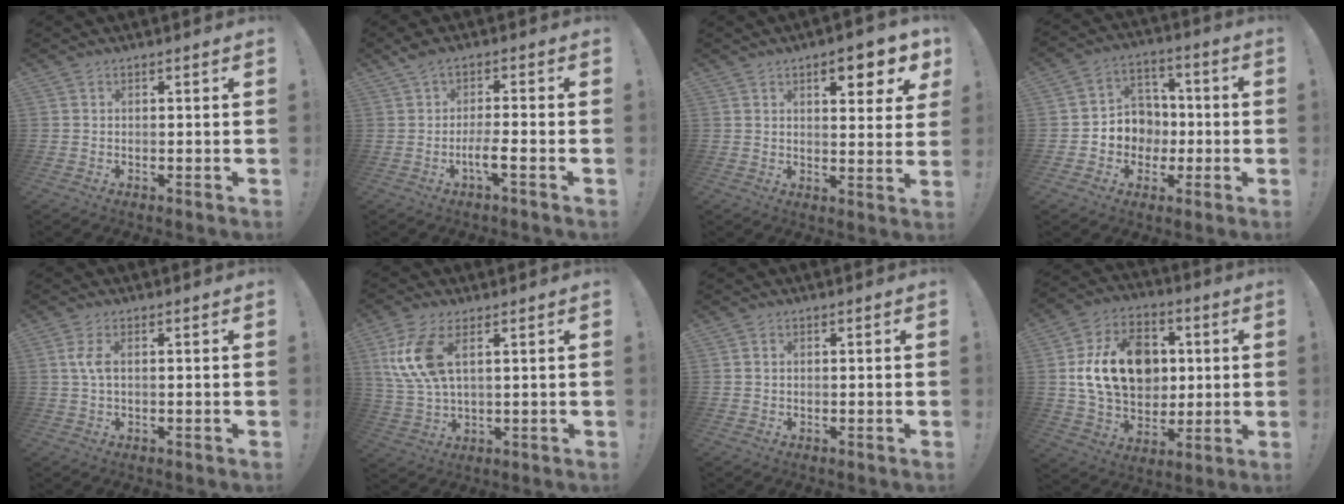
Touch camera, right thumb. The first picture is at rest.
{"total": 6.2, "force": [-1.3, 1.0, 6.0], "torque": [-0.128, -0.010, -0.027]}
{"total": 8.5, "force": [4.6, 2.5, 6.7], "torque": [-0.074, -0.023, 0.071]}
{"total": 9.5, "force": [-1.8, 9.0, 2.5], "torque": [-0.037, 0.015, -0.022]}
{"total": 3.8, "force": [0.5, 1.4, 3.4], "torque": [-0.073, 0.002, 0.008]}
{"total": 12.2, "force": [4.3, 5.8, 9.9], "torque": [-0.205, -0.012, 0.081]}
{"total": 0.9, "force": [0.3, 0.7, 0.4], "torque": [-0.002, 0.001, 0.004]}
{"total": 20.4, "force": [3.1, 15.5, 12.8], "torque": [-0.198, 0.002, 0.065]}